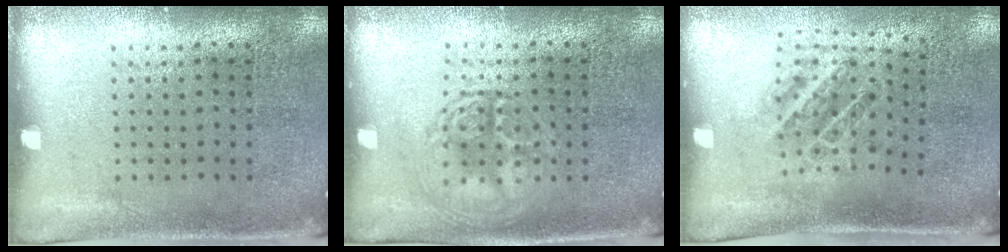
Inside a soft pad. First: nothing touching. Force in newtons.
{"total": 2.6, "press": 2.6, "slide": 0.4}
{"total": 1.0, "press": 1.0, "slide": 0.2}